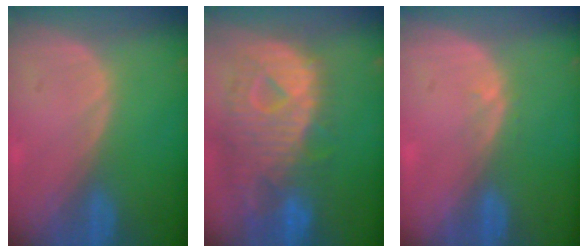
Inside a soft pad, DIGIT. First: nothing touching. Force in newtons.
{"total": 12.5, "press": 10.8, "slide": 6.4}
{"total": 1.0, "press": 0.7, "slide": 0.7}